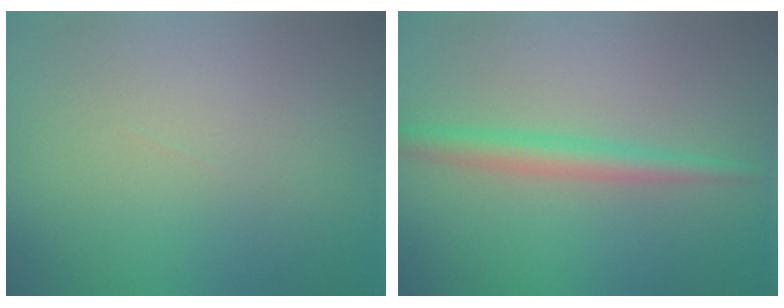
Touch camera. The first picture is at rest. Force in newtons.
{"total": 2.5, "press": 2.5, "slide": 0.0}